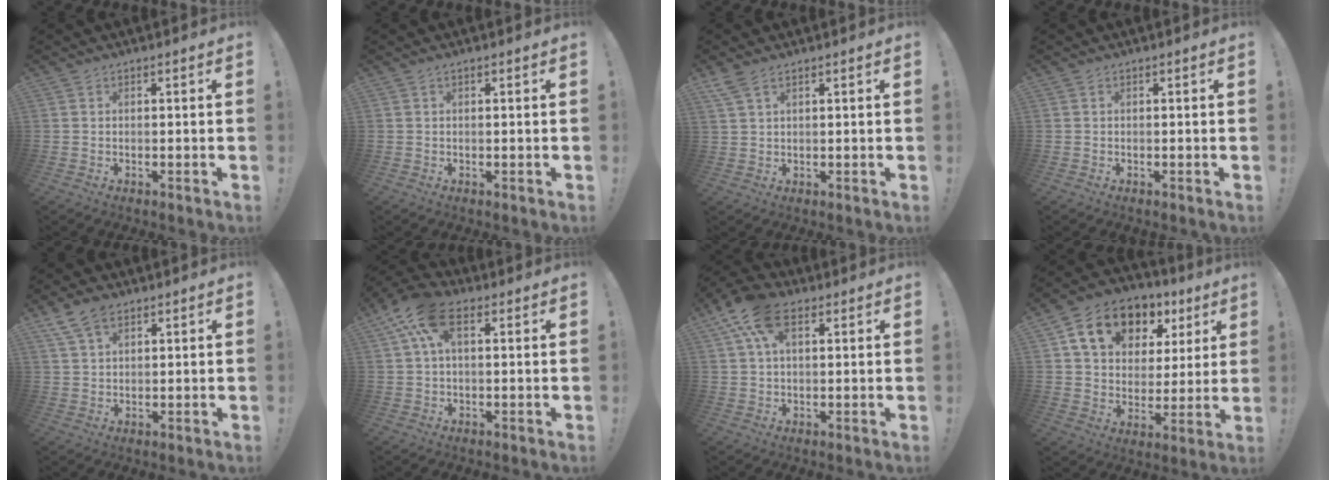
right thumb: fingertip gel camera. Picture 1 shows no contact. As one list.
[{"total": 0.8, "force": [0.2, -0.3, 0.7], "torque": [-0.007, -0.003, 0.001]}, {"total": 3.8, "force": [2.6, 1.6, 2.3], "torque": [-0.049, -0.006, 0.051]}, {"total": 0.0}, {"total": 7.1, "force": [4.5, 3.9, 3.8], "torque": [-0.066, -0.014, 0.088]}, {"total": 10.8, "force": [4.4, 5.6, 8.2], "torque": [-0.163, -0.001, 0.082]}, {"total": 11.6, "force": [5.3, 6.4, 8.2], "torque": [-0.143, -0.008, 0.098]}, {"total": 15.9, "force": [8.4, 10.9, 8.0], "torque": [-0.129, -0.031, 0.156]}]